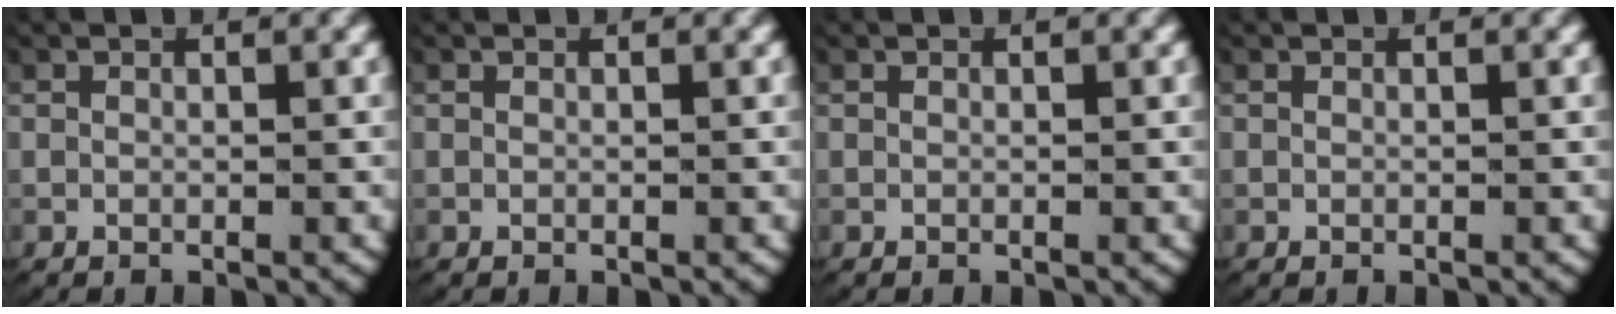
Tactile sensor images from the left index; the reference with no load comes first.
{"total": 0.0}
{"total": 0.0}
{"total": 0.0}